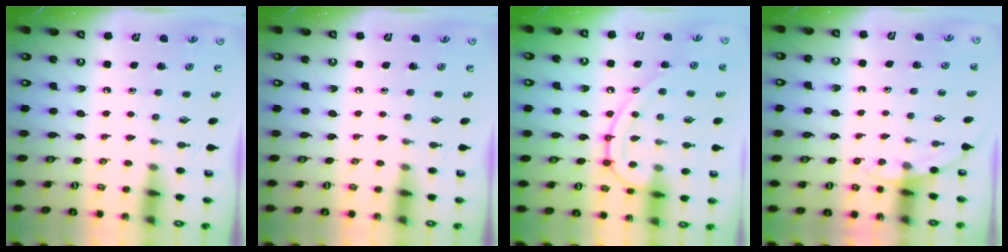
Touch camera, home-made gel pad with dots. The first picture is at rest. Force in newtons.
{"total": 0.0}
{"total": 17.0, "press": 16.9, "slide": 1.7}
{"total": 2.5, "press": 2.5, "slide": 0.1}